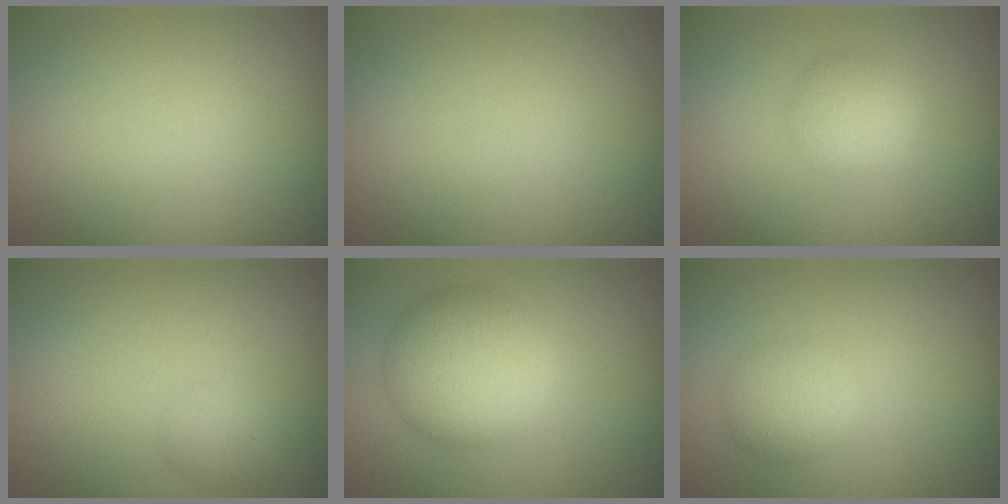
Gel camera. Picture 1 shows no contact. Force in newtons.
{"total": 0.0}
{"total": 2.7, "press": 2.7, "slide": 0.1}
{"total": 1.6, "press": 1.5, "slide": 0.1}
{"total": 6.2, "press": 6.2, "slide": 0.0}
{"total": 2.5, "press": 2.5, "slide": 0.1}